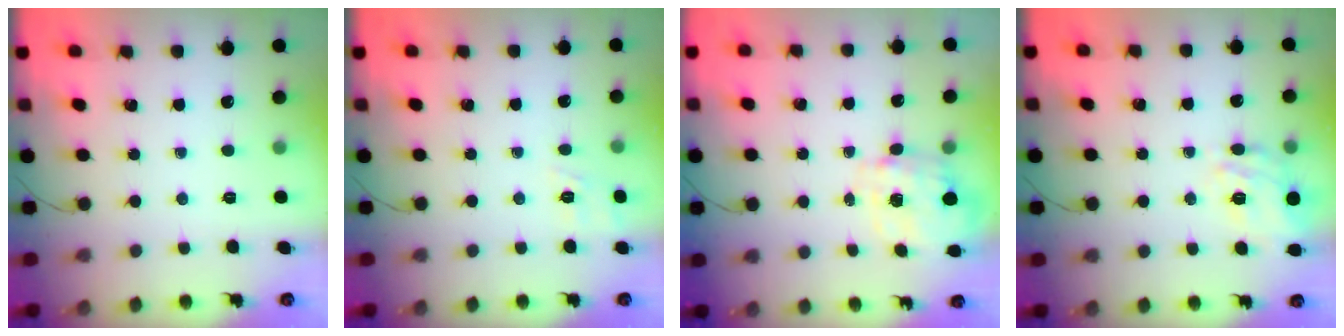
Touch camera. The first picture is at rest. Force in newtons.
{"total": 2.8, "press": 2.2, "slide": 1.7}
{"total": 2.5, "press": 2.3, "slide": 1.0}
{"total": 8.8, "press": 8.4, "slide": 2.6}